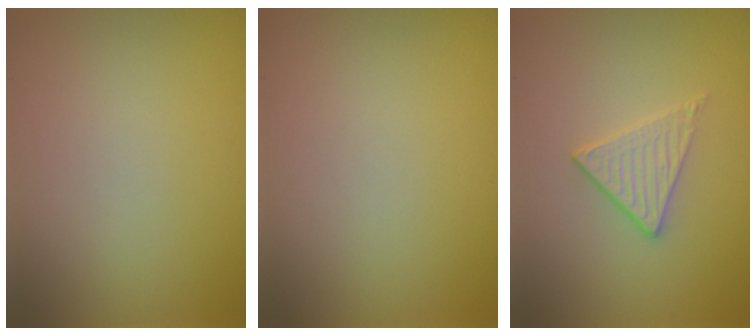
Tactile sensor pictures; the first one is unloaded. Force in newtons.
{"total": 0.0}
{"total": 2.0, "press": 1.7, "slide": 1.0}